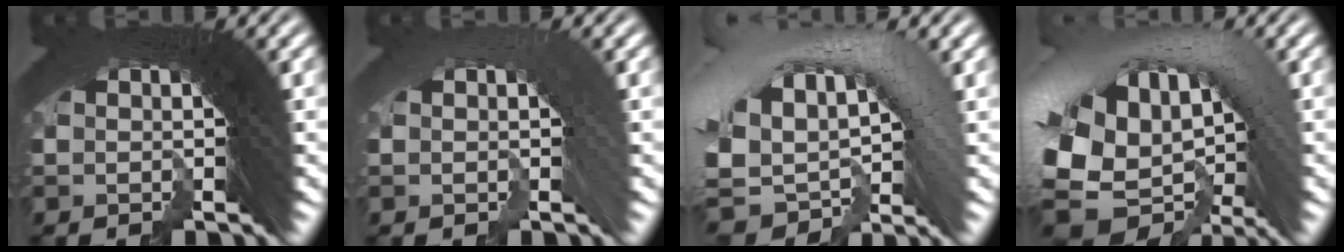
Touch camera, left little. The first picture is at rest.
{"total": 0.8, "force": [-0.6, 0.1, 0.5], "torque": [-0.005, 0.005, -0.008]}
{"total": 9.5, "force": [-0.6, 6.1, 7.2], "torque": [-0.137, 0.016, -0.024]}
{"total": 11.2, "force": [-2.0, 8.2, 7.4], "torque": [-0.161, -0.013, -0.038]}